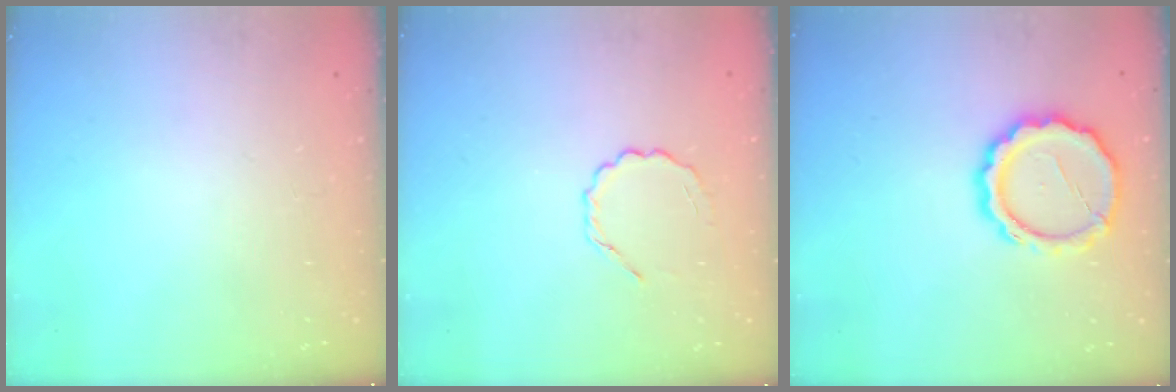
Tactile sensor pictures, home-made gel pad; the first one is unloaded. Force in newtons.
{"total": 2.5, "press": 2.3, "slide": 0.9}
{"total": 12.9, "press": 12.6, "slide": 2.5}